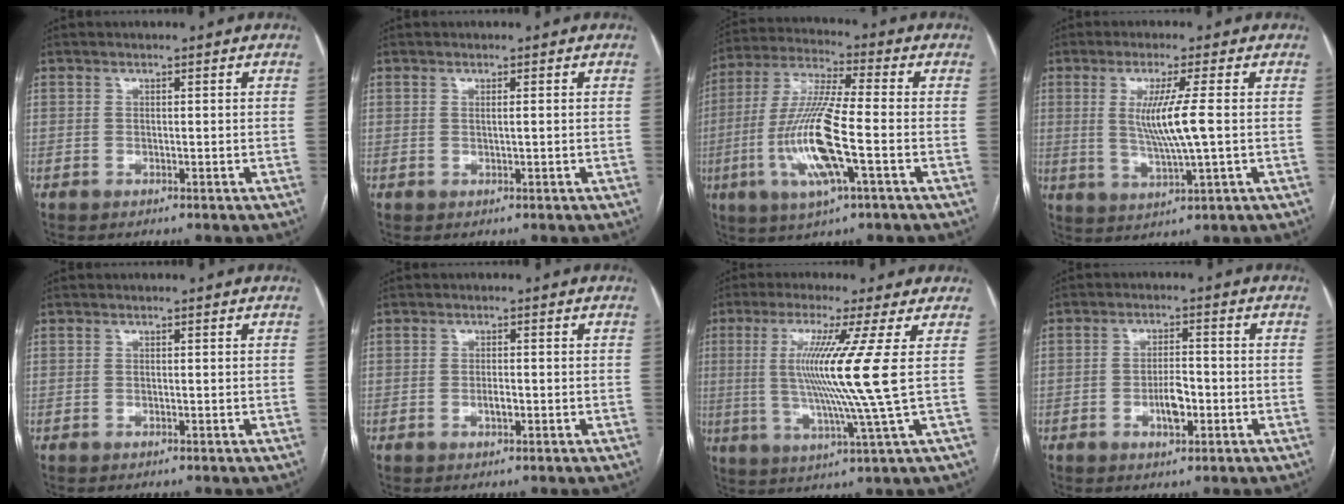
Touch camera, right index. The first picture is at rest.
{"total": 0.6, "force": [0.2, -0.1, 0.6], "torque": [-0.012, 0.000, 0.003]}
{"total": 14.4, "force": [-3.8, 1.2, 13.8], "torque": [-0.289, -0.011, -0.074]}
{"total": 7.6, "force": [0.7, -0.6, 7.5], "torque": [-0.147, -0.014, 0.017]}
{"total": 0.0}
{"total": 1.4, "force": [-0.5, 0.4, 1.2], "torque": [-0.022, 0.001, -0.008]}
{"total": 12.1, "force": [1.7, -3.2, 11.6], "torque": [-0.220, -0.017, 0.034]}
{"total": 4.4, "force": [-1.5, 1.5, 3.8], "torque": [-0.068, 0.002, -0.024]}